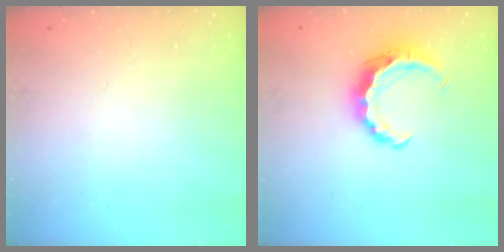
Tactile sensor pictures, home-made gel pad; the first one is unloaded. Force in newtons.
{"total": 8.1, "press": 8.0, "slide": 0.7}